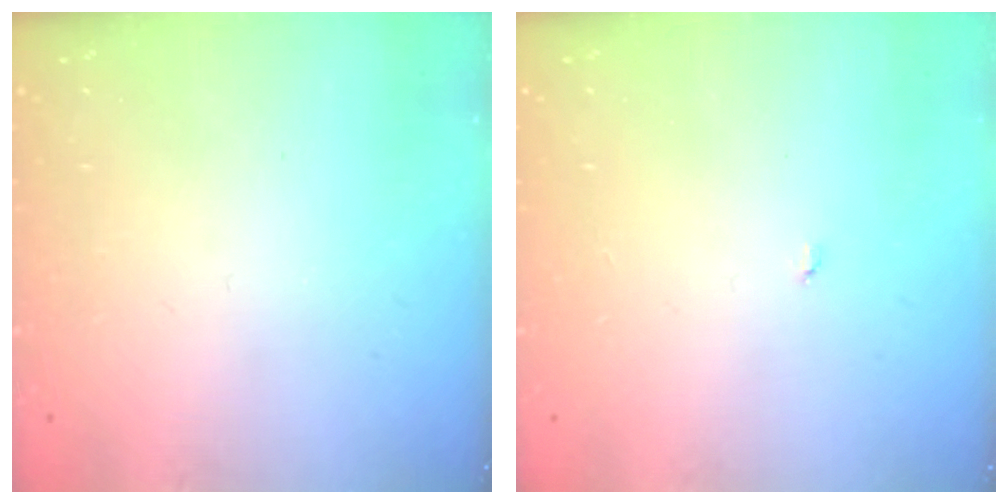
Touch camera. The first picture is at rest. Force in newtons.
{"total": 2.9, "press": 2.9, "slide": 0.3}